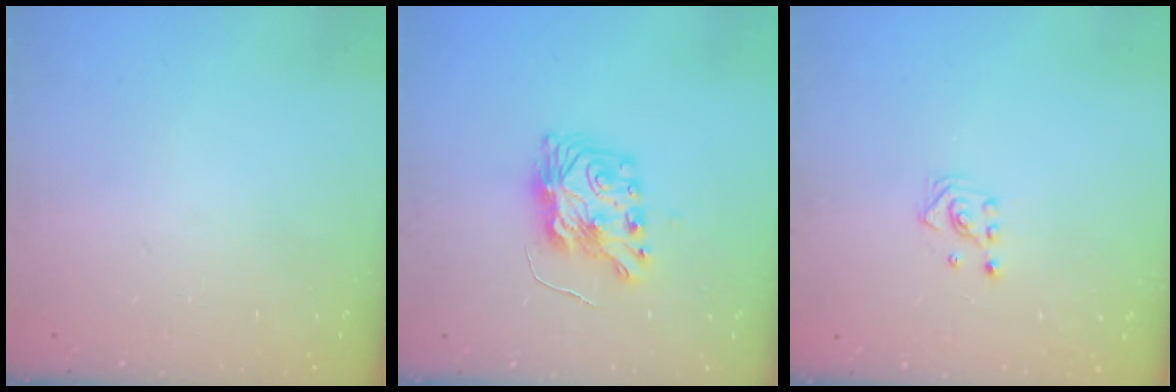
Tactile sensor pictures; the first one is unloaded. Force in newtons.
{"total": 8.5, "press": 8.4, "slide": 0.4}
{"total": 2.6, "press": 2.6, "slide": 0.3}